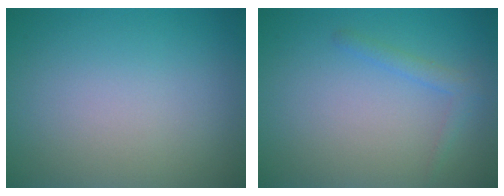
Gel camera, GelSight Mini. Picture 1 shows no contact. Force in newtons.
{"total": 1.4, "press": 1.4, "slide": 0.1}